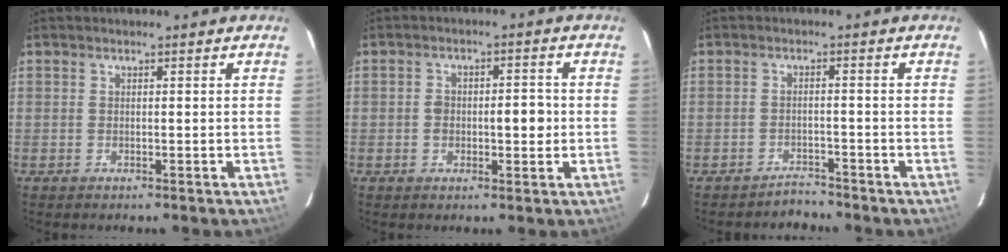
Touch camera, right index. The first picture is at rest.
{"total": 5.6, "force": [-0.6, 2.9, 4.8], "torque": [-0.081, 0.016, -0.004]}
{"total": 2.6, "force": [-2.5, 0.7, -0.4], "torque": [0.004, -0.004, -0.038]}